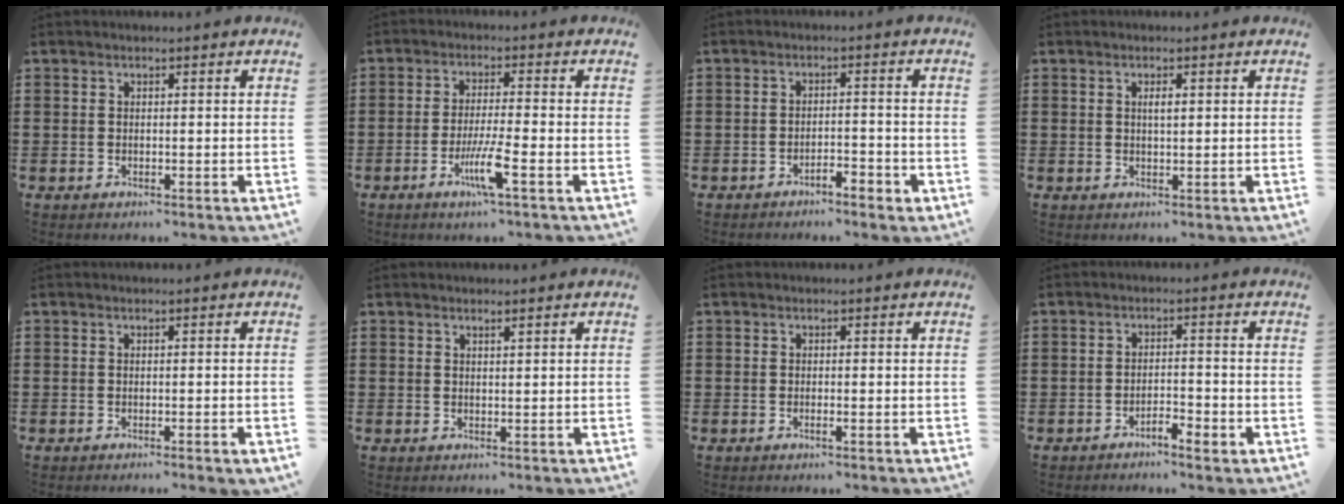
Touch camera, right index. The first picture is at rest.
{"total": 6.2, "force": [-3.0, 0.0, 5.4], "torque": [-0.107, -0.016, -0.056]}
{"total": 2.4, "force": [-2.2, 0.4, 0.8], "torque": [-0.019, 0.005, -0.044]}
{"total": 1.4, "force": [0.4, 0.4, 1.3], "torque": [-0.026, 0.003, 0.005]}
{"total": 0.7, "force": [-0.5, -0.1, 0.4], "torque": [-0.009, -0.002, -0.010]}
{"total": 0.6, "force": [0.5, 0.1, 0.4], "torque": [-0.008, -0.001, 0.010]}
{"total": 0.7, "force": [-0.4, -0.1, 0.5], "torque": [-0.010, -0.003, -0.008]}
{"total": 2.3, "force": [-2.0, 0.5, 1.1], "torque": [-0.022, 0.006, -0.039]}